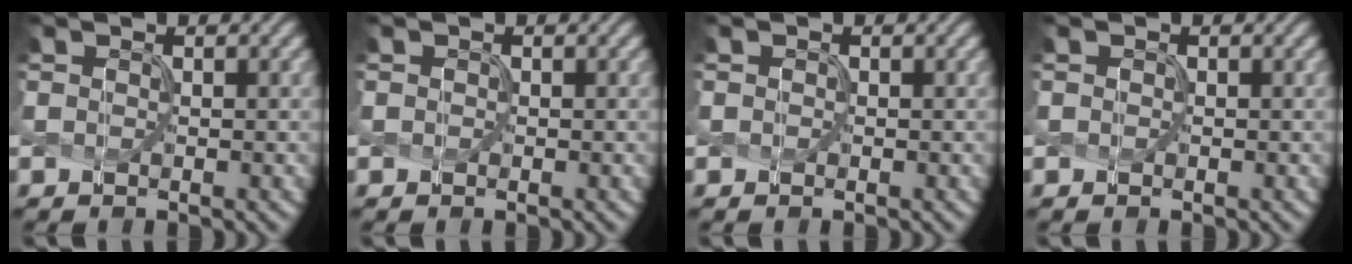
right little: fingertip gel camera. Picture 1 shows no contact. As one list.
[{"total": 0.0}, {"total": 0.0}, {"total": 0.0}]